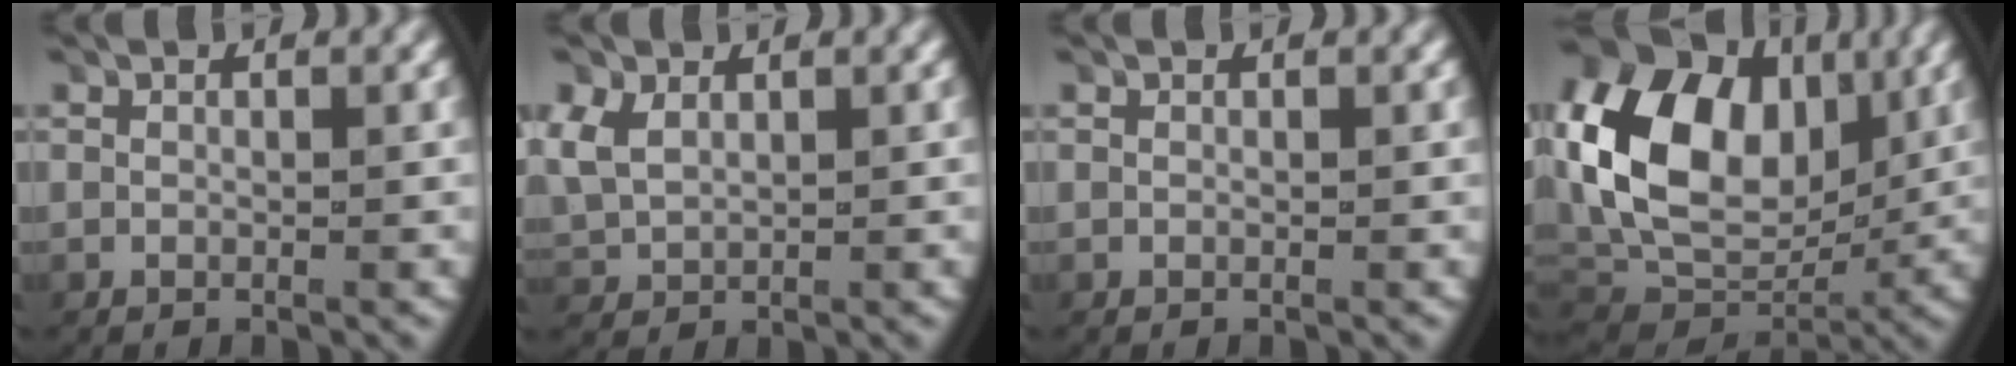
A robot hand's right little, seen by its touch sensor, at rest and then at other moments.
{"total": 3.5, "force": [0.9, 2.9, 1.7], "torque": [-0.059, -0.005, 0.026]}
{"total": 0.0}
{"total": 13.4, "force": [2.4, 9.6, 9.0], "torque": [-0.190, -0.014, 0.048]}